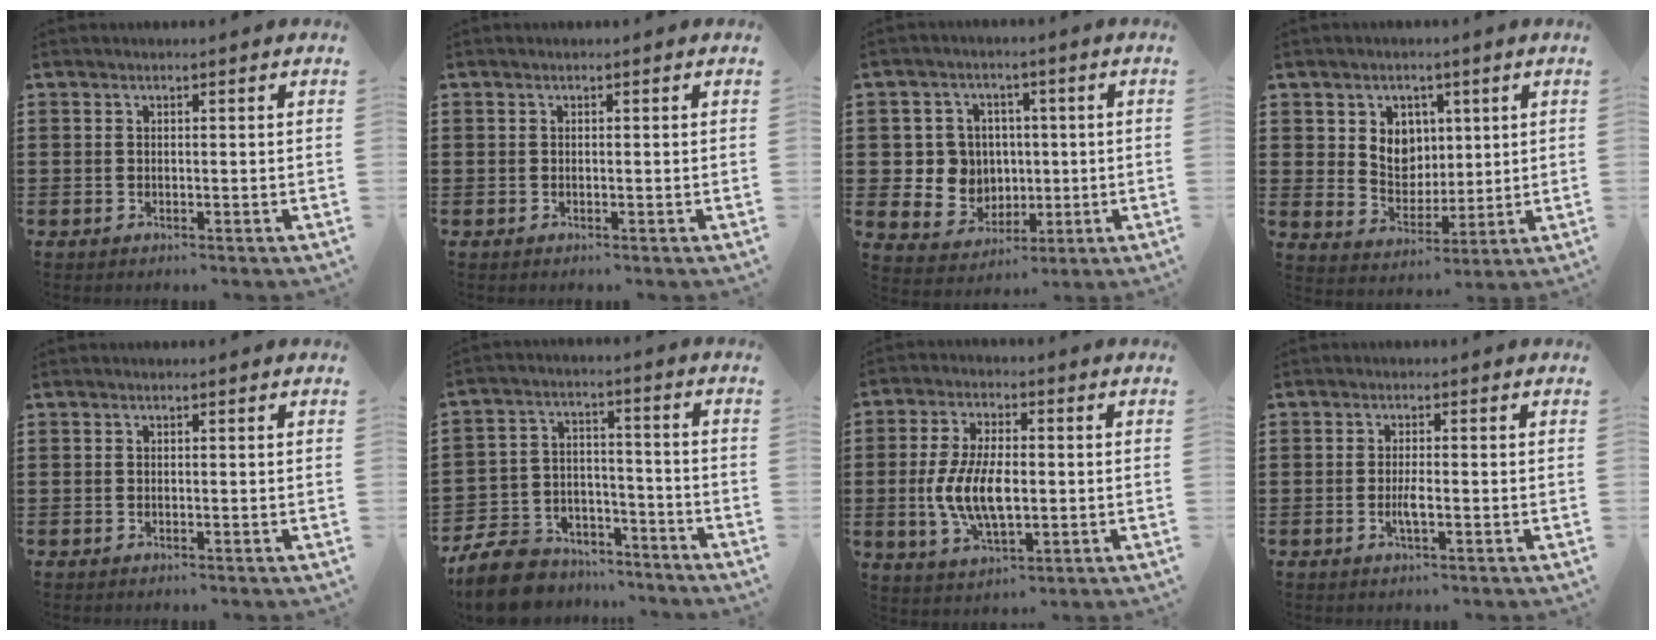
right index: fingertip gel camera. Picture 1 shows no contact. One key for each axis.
{"total": 0.0}
{"total": 6.4, "fx": 0.9, "fy": 6.2, "fz": 1.3, "tx": -0.049, "ty": 0.011, "tz": 0.019}
{"total": 5.7, "fx": 2.1, "fy": 5.0, "fz": 1.7, "tx": -0.041, "ty": 0.004, "tz": 0.034}
{"total": 0.0}
{"total": 9.7, "fx": -8.7, "fy": 3.5, "fz": 2.3, "tx": -0.062, "ty": 0.032, "tz": -0.171}
{"total": 9.2, "fx": -0.9, "fy": 4.4, "fz": 8.1, "tx": -0.176, "ty": -0.001, "tz": -0.020}
{"total": 2.3, "fx": -0.7, "fy": 0.3, "fz": 2.1, "tx": -0.045, "ty": -0.002, "tz": -0.014}